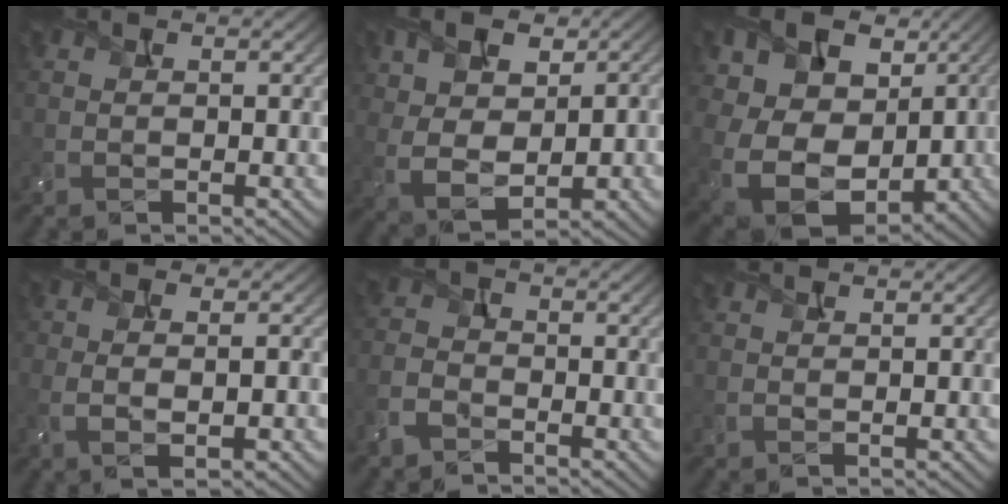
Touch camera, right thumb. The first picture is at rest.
{"total": 8.5, "force": [1.9, 5.3, 6.4], "torque": [-0.128, 0.003, 0.030]}
{"total": 17.2, "force": [2.9, 13.4, 10.5], "torque": [-0.242, 0.013, 0.072]}
{"total": 4.6, "force": [-0.5, 2.0, 4.1], "torque": [-0.072, 0.002, -0.011]}
{"total": 3.7, "force": [-2.5, 2.1, 1.8], "torque": [-0.046, -0.004, -0.067]}
{"total": 0.8, "force": [0.8, 0.1, 0.3], "torque": [-0.013, 0.003, 0.014]}